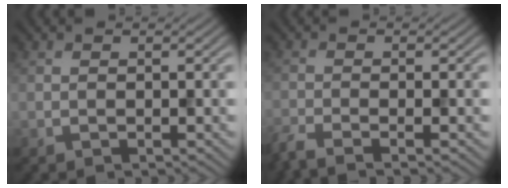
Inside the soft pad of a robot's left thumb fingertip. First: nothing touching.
{"total": 3.5, "force": [-2.5, 0.6, 2.3], "torque": [-0.039, -0.008, -0.061]}